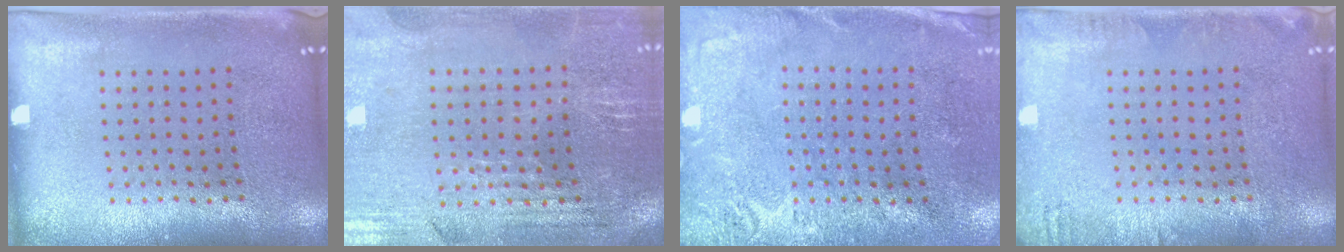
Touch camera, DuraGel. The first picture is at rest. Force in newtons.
{"total": 1.3, "press": 1.3, "slide": 0.3}
{"total": 2.8, "press": 2.4, "slide": 1.4}
{"total": 1.4, "press": 1.3, "slide": 0.2}